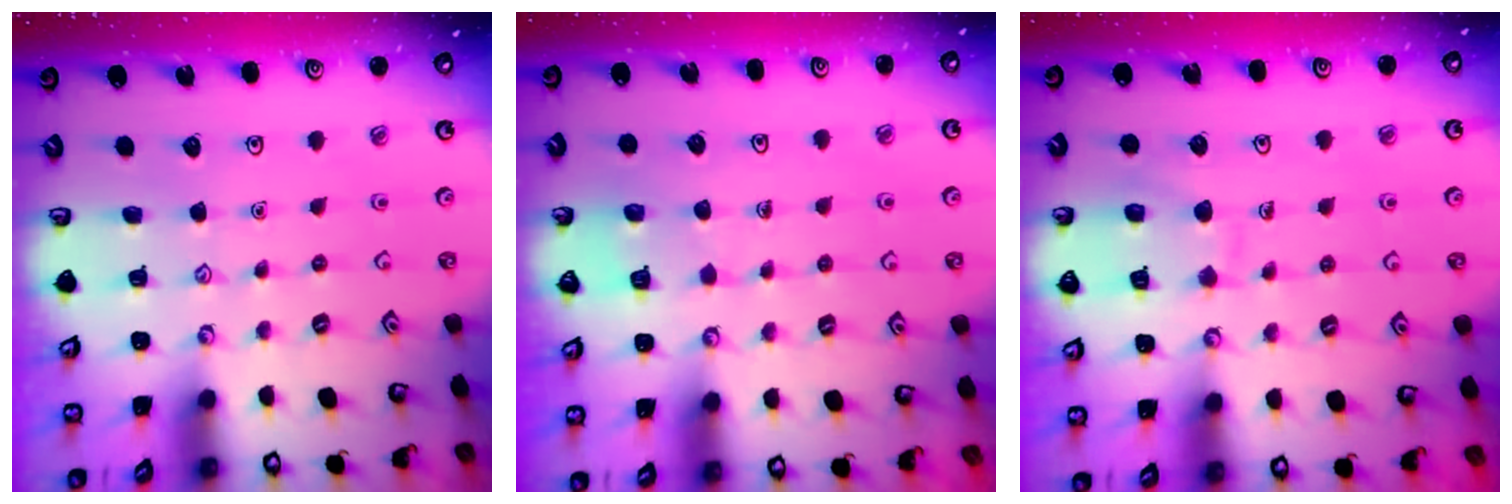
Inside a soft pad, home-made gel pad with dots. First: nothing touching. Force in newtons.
{"total": 2.5, "press": 2.5, "slide": 0.1}
{"total": 9.1, "press": 9.0, "slide": 0.9}